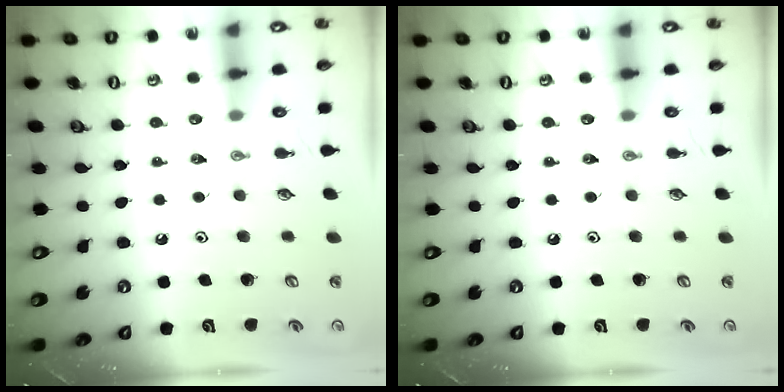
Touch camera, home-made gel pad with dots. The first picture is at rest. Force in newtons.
{"total": 0.0}